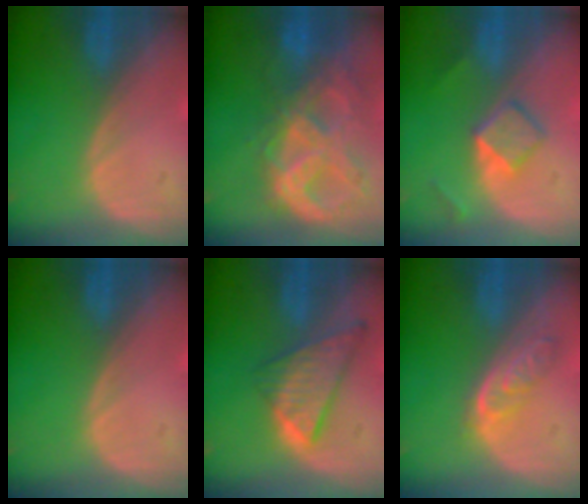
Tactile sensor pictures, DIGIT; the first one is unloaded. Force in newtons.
{"total": 10.9, "press": 9.2, "slide": 5.7}
{"total": 5.2, "press": 4.5, "slide": 2.6}
{"total": 0.0}
{"total": 8.6, "press": 7.3, "slide": 4.5}
{"total": 4.7, "press": 4.4, "slide": 1.9}